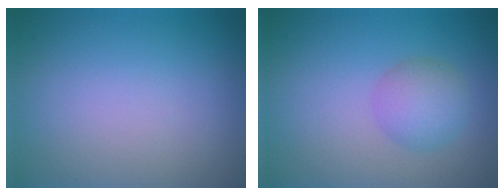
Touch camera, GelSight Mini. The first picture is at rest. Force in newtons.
{"total": 2.9, "press": 2.9, "slide": 0.1}